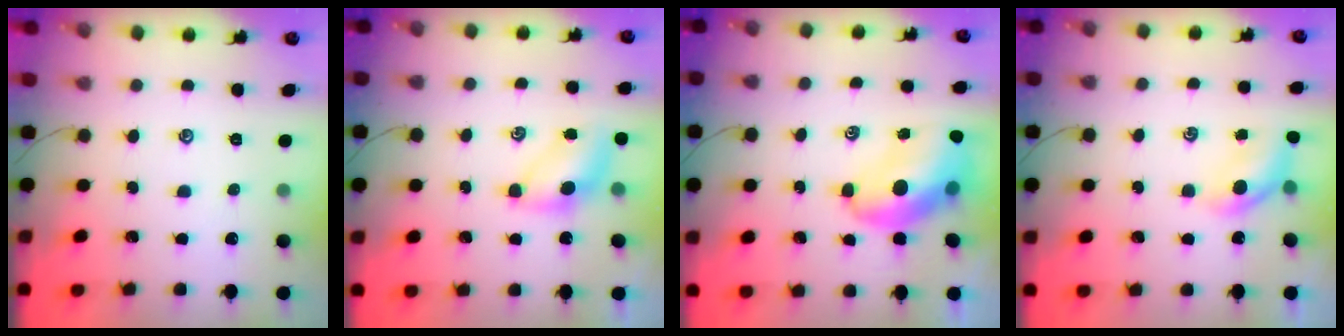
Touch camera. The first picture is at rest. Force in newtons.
{"total": 5.5, "press": 5.4, "slide": 0.5}
{"total": 8.9, "press": 8.5, "slide": 2.6}
{"total": 4.8, "press": 4.8, "slide": 0.6}